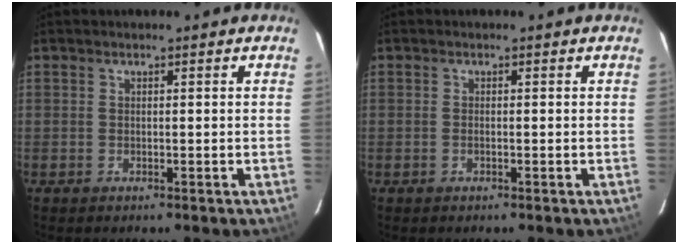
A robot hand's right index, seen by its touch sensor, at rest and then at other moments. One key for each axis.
{"total": 0.6, "fx": -0.3, "fy": 0.4, "fz": 0.4, "tx": -0.010, "ty": 0.000, "tz": -0.006}